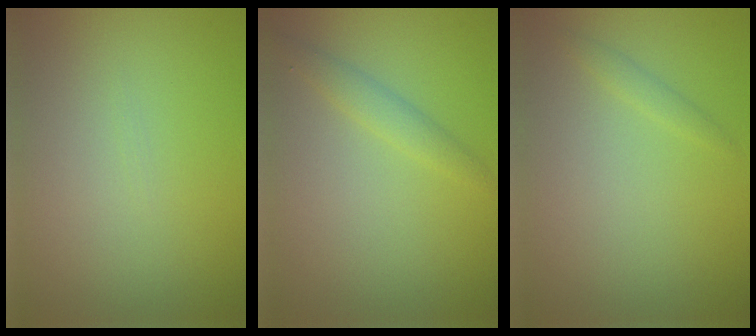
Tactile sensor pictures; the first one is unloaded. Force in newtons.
{"total": 1.6, "press": 1.6, "slide": 0.1}
{"total": 0.8, "press": 0.8, "slide": 0.0}